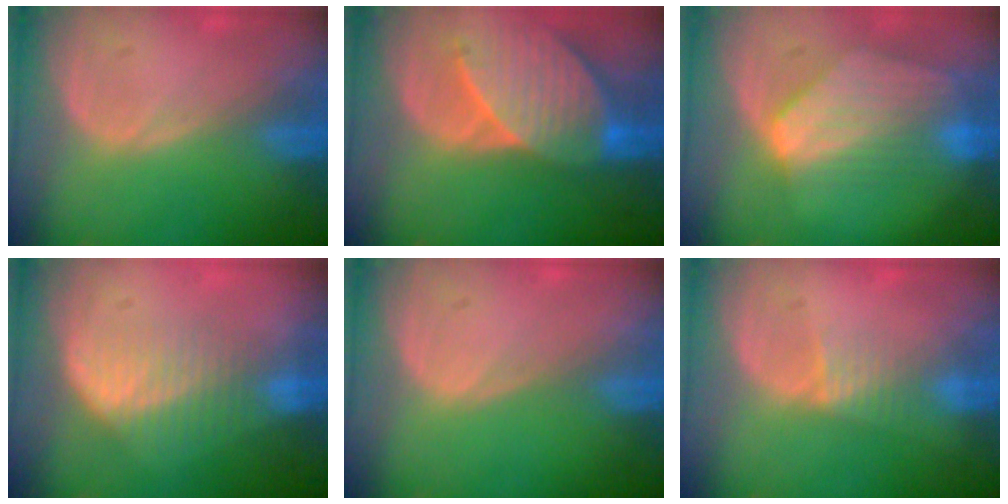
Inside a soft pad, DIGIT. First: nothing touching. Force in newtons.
{"total": 9.6, "press": 8.7, "slide": 3.9}
{"total": 8.2, "press": 7.6, "slide": 3.0}
{"total": 6.5, "press": 6.0, "slide": 2.4}
{"total": 0.0}
{"total": 2.6, "press": 2.4, "slide": 0.9}